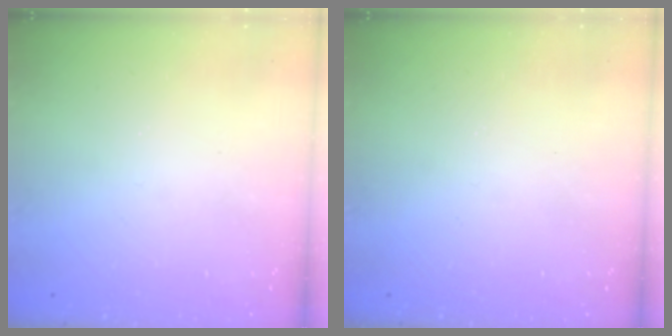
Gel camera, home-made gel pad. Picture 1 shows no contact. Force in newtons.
{"total": 0.0}